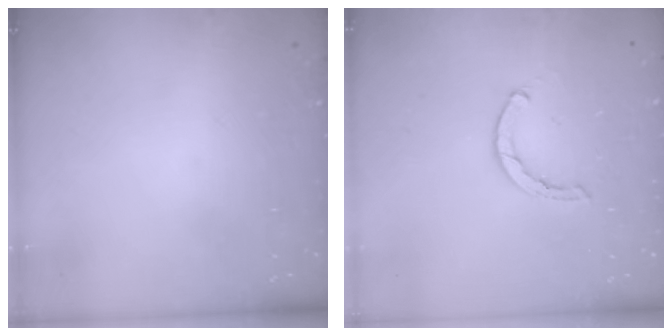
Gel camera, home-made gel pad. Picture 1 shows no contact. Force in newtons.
{"total": 1.7, "press": 1.6, "slide": 0.3}